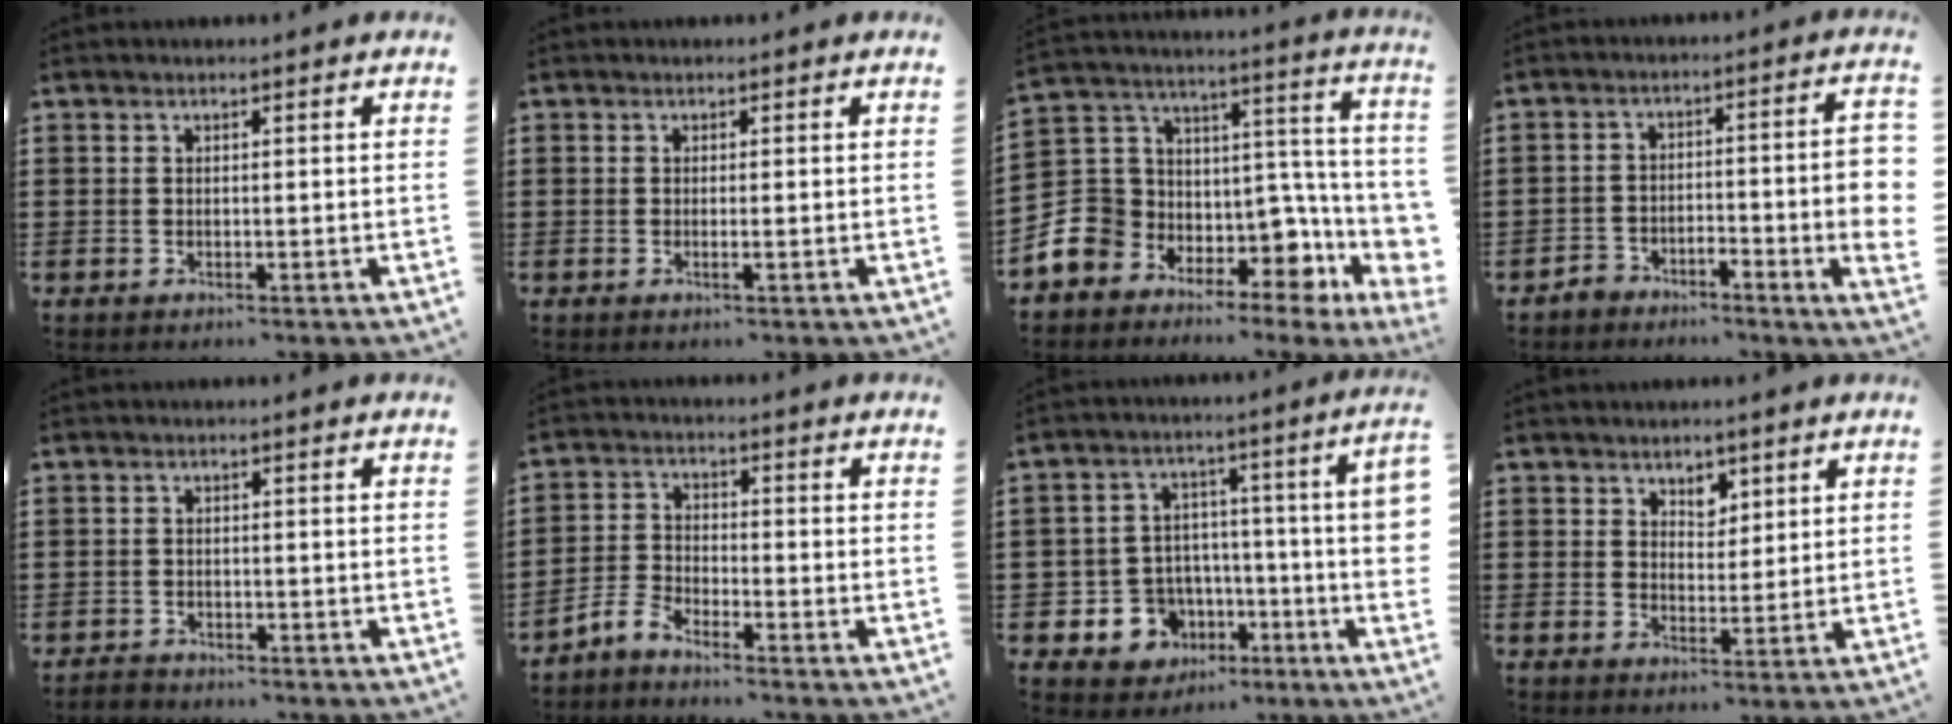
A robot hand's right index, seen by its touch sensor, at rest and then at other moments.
{"total": 0.8, "force": [-0.3, -0.1, 0.8], "torque": [-0.014, -0.006, -0.005]}
{"total": 8.7, "force": [-2.5, 7.5, 3.8], "torque": [-0.099, -0.047, -0.041]}
{"total": 5.6, "force": [-2.6, 1.0, 4.8], "torque": [-0.077, 0.008, -0.047]}
{"total": 1.5, "force": [-1.4, 0.4, -0.1], "torque": [-0.003, 0.005, -0.033]}
{"total": 3.4, "force": [-3.3, 0.2, 0.7], "torque": [-0.032, 0.003, -0.073]}
{"total": 7.3, "force": [-2.7, 5.8, 3.4], "torque": [-0.092, 0.013, -0.046]}
{"total": 3.1, "force": [2.2, 2.0, 0.7], "torque": [-0.016, 0.006, 0.040]}